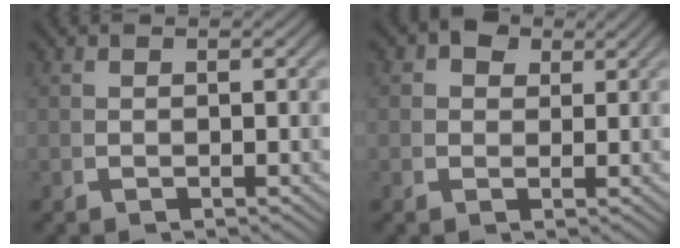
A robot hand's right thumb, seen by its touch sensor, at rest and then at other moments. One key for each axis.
{"total": 3.4, "fx": 1.6, "fy": 2.6, "fz": 1.4, "tx": -0.023, "ty": -0.003, "tz": 0.023}